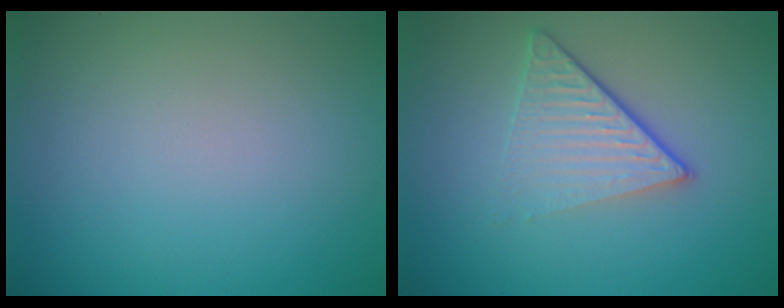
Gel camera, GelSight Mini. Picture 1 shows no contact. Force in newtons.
{"total": 4.9, "press": 3.0, "slide": 3.9}